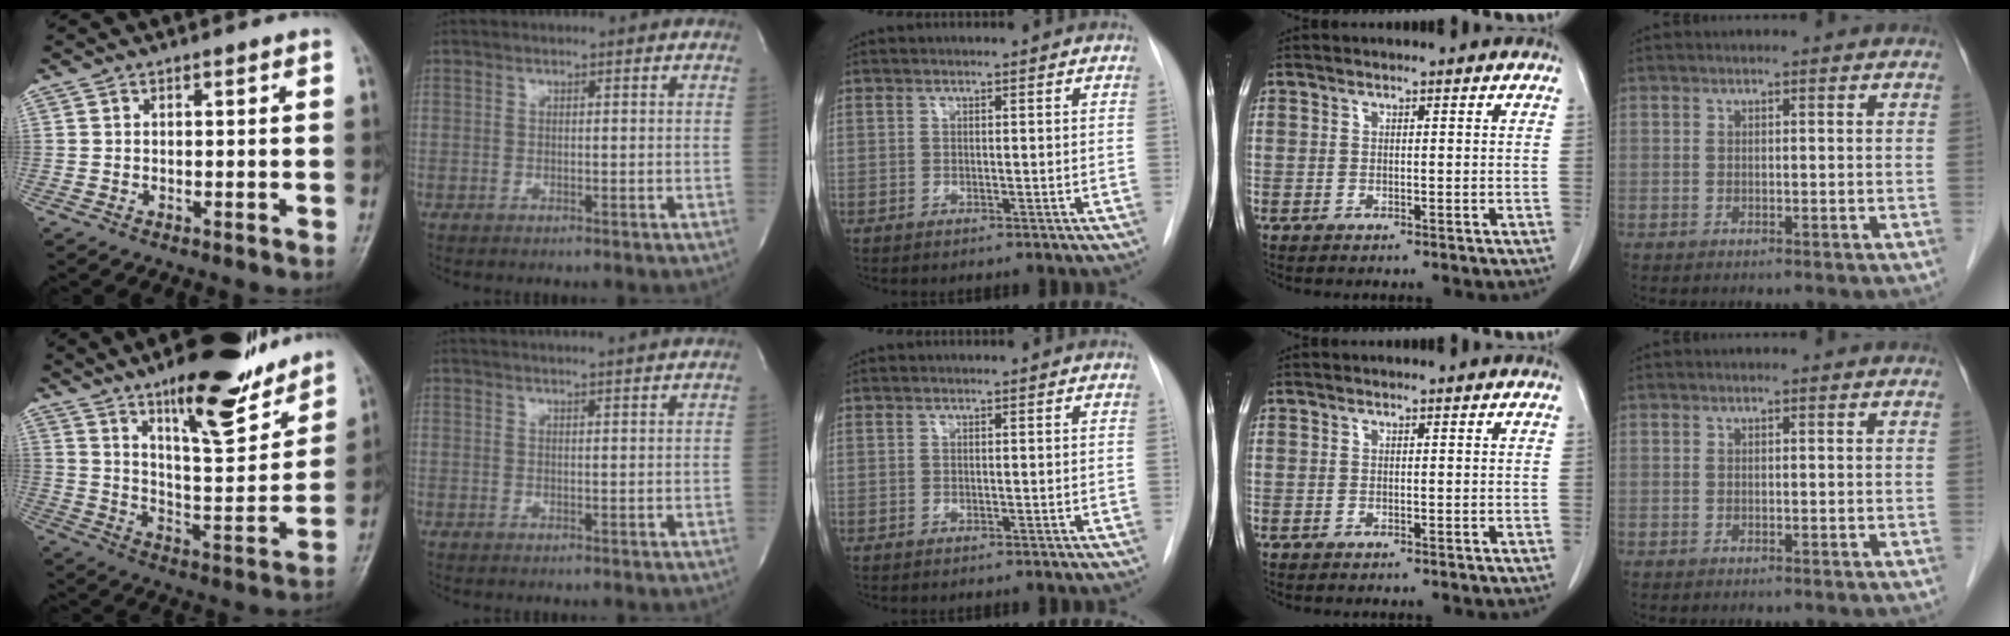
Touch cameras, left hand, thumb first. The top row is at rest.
{"thumb": {"total": 19.2, "force": [13.3, 5.3, 12.7], "torque": [-0.151, -0.081, 0.213]}, "index": {"total": 7.9, "force": [7.4, -1.0, 2.5], "torque": [-0.030, 0.016, 0.085]}}